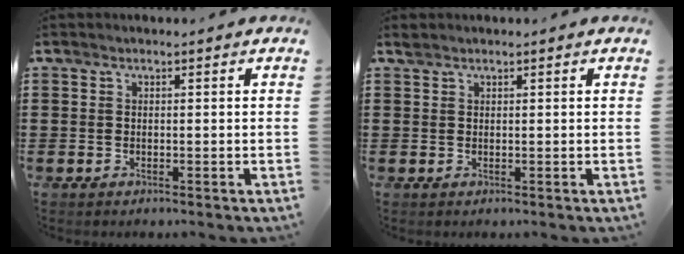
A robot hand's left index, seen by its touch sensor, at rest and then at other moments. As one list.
[{"total": 0.8, "force": [0.8, 0.2, 0.2], "torque": [-0.005, -0.001, 0.016]}]